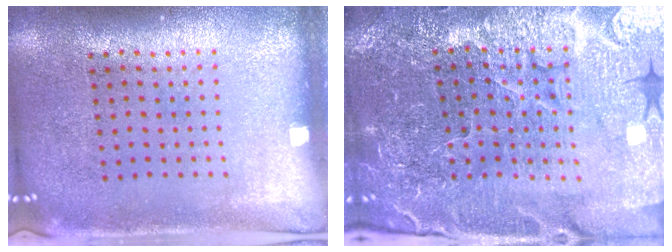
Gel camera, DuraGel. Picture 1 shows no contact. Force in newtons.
{"total": 4.9, "press": 4.7, "slide": 1.4}